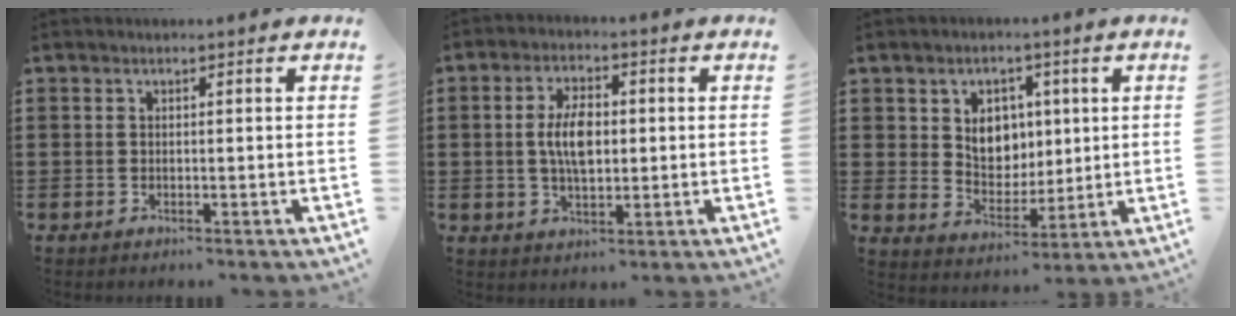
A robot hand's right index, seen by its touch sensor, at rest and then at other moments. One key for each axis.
{"total": 6.4, "fx": 0.2, "fy": 3.0, "fz": 5.6, "tx": -0.107, "ty": 0.005, "tz": -0.002}
{"total": 6.1, "fx": 1.8, "fy": 5.2, "fz": 2.6, "tx": -0.050, "ty": 0.008, "tz": 0.026}